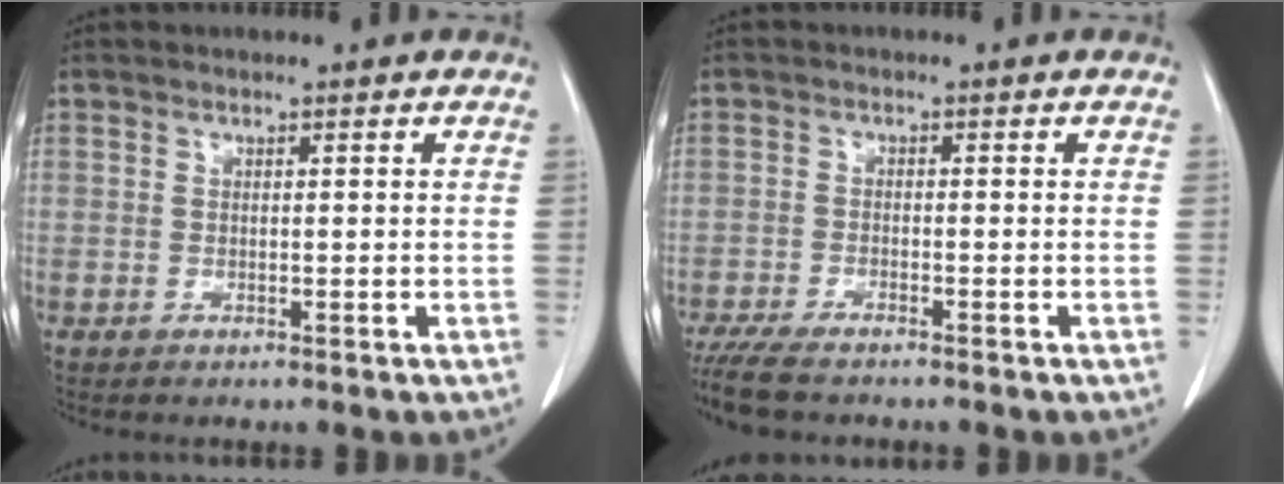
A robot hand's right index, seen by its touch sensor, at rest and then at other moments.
{"total": 5.9, "force": [-4.9, 1.0, 3.1], "torque": [-0.057, -0.015, -0.087]}